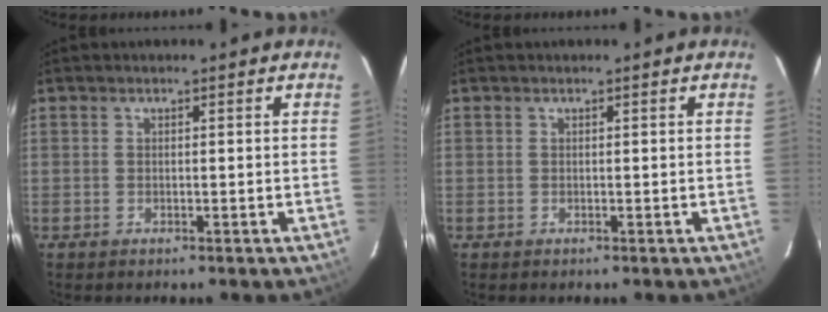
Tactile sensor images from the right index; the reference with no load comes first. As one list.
[{"total": 0.0}]